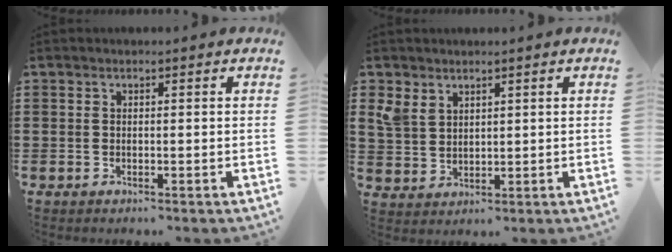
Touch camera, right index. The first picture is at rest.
{"total": 3.8, "force": [2.4, 2.6, 1.3], "torque": [-0.038, 0.012, 0.048]}